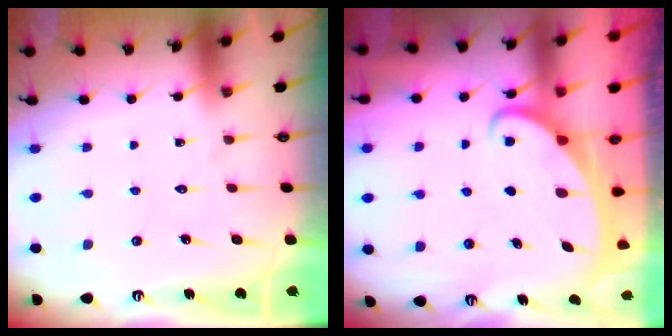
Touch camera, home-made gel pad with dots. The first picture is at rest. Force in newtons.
{"total": 2.2, "press": 2.2, "slide": 0.3}